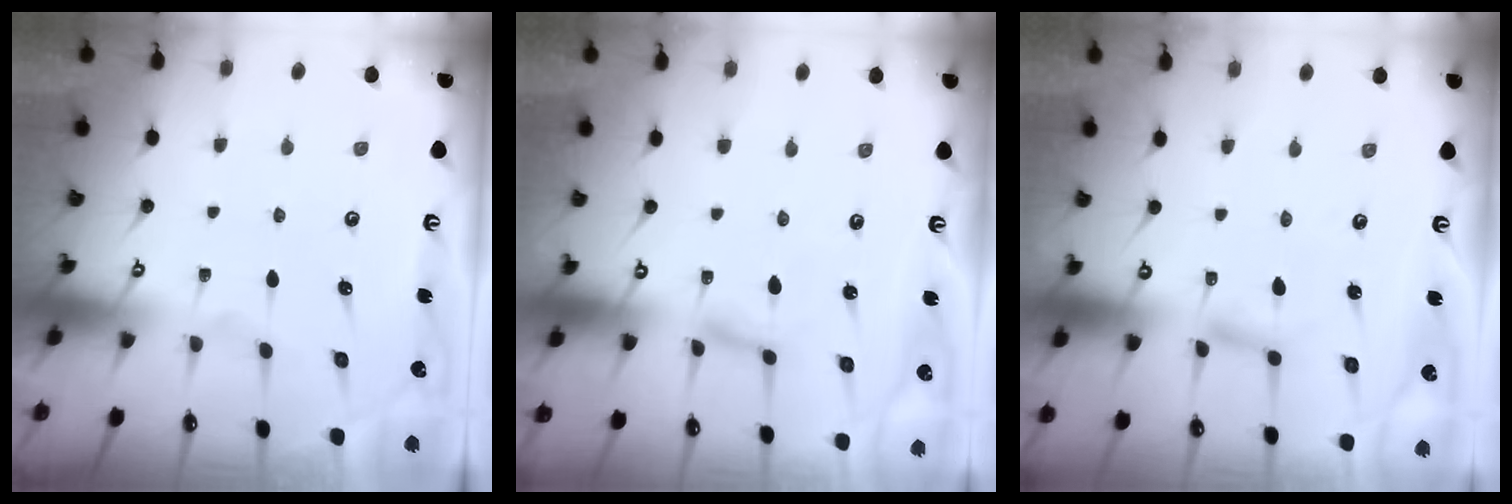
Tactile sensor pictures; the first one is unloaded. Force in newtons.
{"total": 1.9, "press": 1.9, "slide": 0.1}
{"total": 2.8, "press": 2.7, "slide": 0.3}